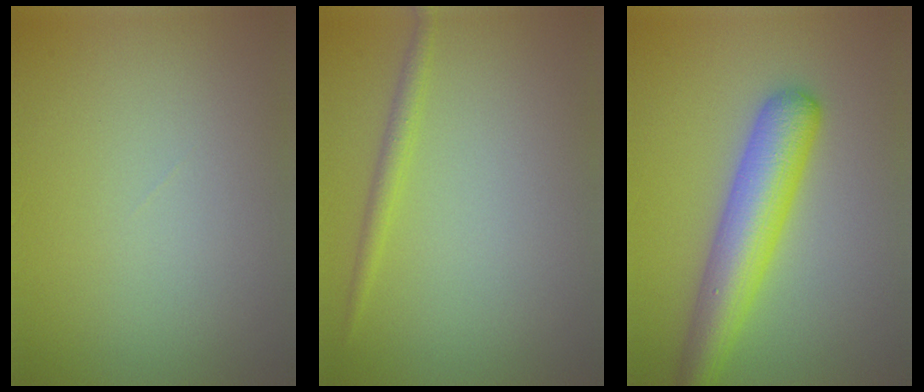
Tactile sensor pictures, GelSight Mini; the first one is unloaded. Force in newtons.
{"total": 1.5, "press": 1.5, "slide": 0.1}
{"total": 6.4, "press": 6.4, "slide": 0.3}